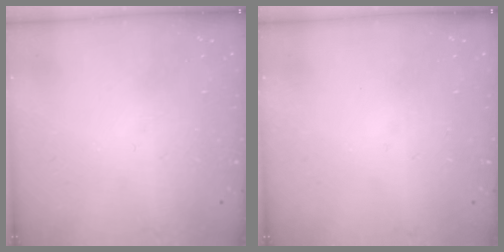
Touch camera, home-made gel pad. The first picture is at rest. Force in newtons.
{"total": 0.0}